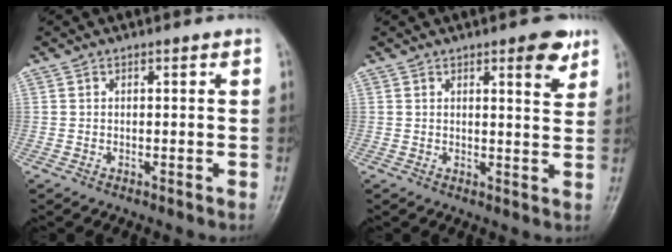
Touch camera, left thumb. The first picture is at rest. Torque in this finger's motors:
{"motor_torque": [2.80, 2.20, 0.39, -0.61, 0.04]}